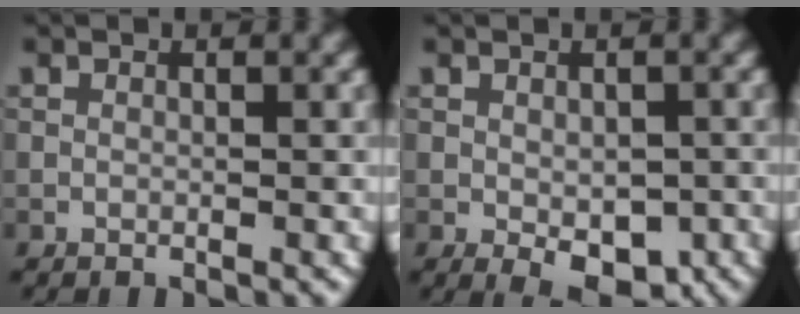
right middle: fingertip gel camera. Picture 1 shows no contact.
{"total": 5.1, "force": [-2.0, 2.5, 3.9], "torque": [-0.054, -0.014, -0.025]}